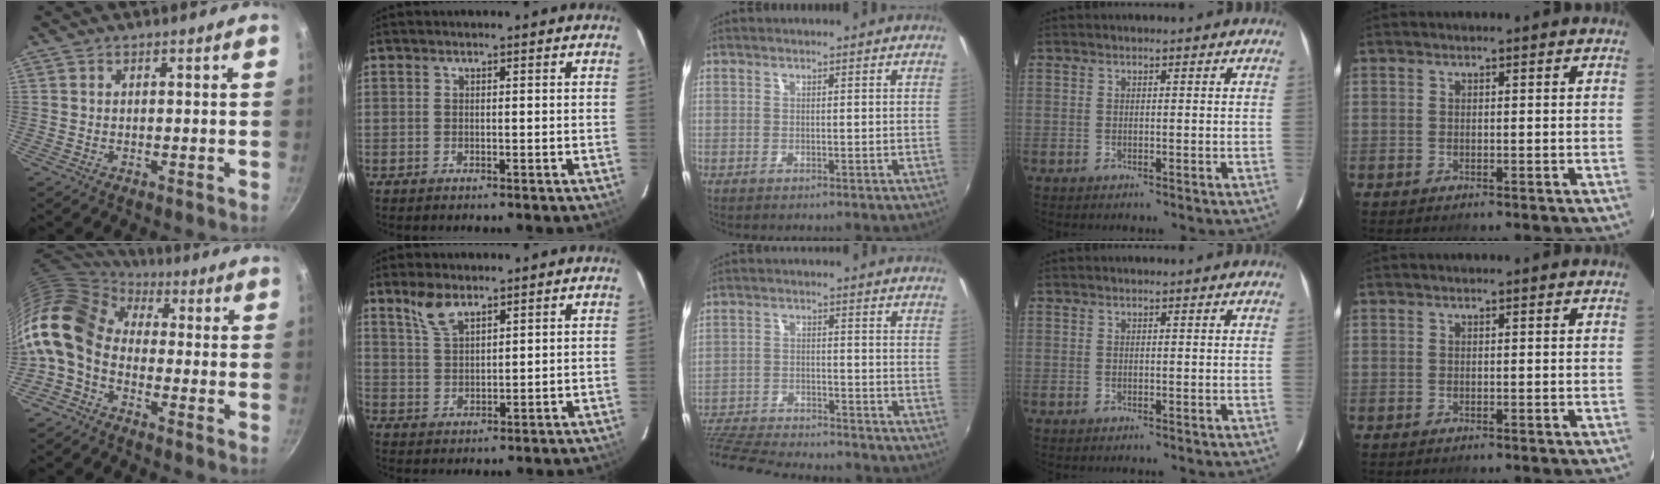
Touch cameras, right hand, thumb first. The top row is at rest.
{"thumb": {"total": 15.5, "force": [-0.4, 10.6, 11.2], "torque": [-0.219, 0.025, -0.031]}, "index": {"total": 5.3, "force": [3.9, 2.1, 3.0], "torque": [-0.058, 0.005, 0.082]}, "middle": {"total": 18.4, "force": [-16.6, 3.6, 7.2], "torque": [-0.161, -0.025, -0.260]}}